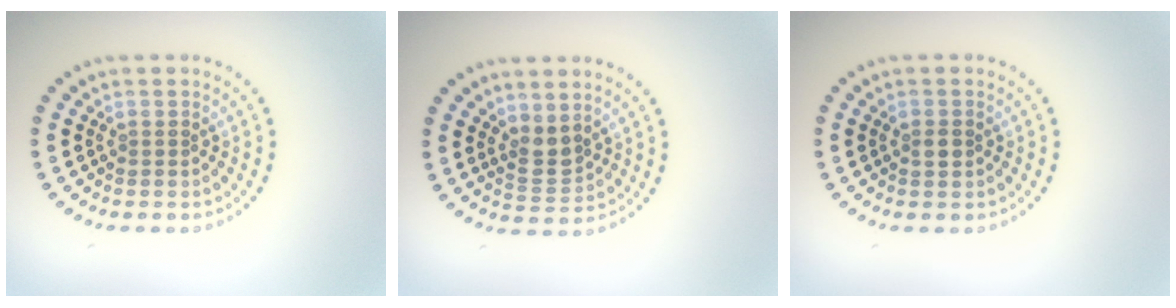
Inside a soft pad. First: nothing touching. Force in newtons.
{"total": 2.0, "press": 1.7, "slide": 1.1}
{"total": 1.1, "press": 1.1, "slide": 0.1}